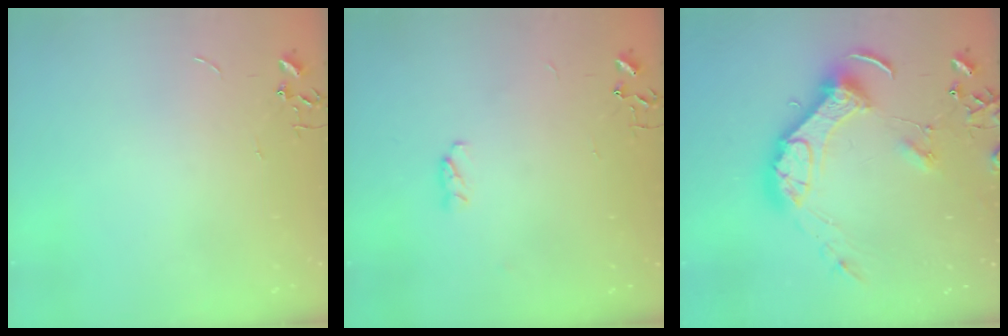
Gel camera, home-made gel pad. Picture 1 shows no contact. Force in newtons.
{"total": 3.5, "press": 3.3, "slide": 1.1}
{"total": 16.4, "press": 16.3, "slide": 2.3}